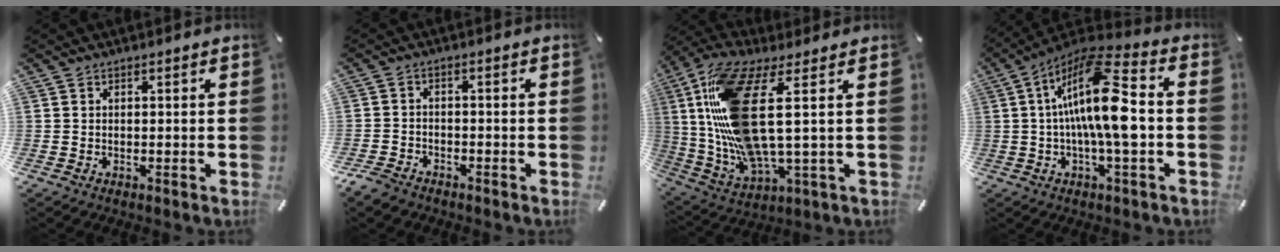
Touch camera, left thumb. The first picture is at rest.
{"total": 3.5, "force": [-2.9, 1.8, 0.6], "torque": [-0.027, 0.013, -0.063]}
{"total": 19.0, "force": [4.1, 5.6, 17.6], "torque": [-0.388, -0.028, 0.059]}
{"total": 18.3, "force": [0.4, 5.3, 17.5], "torque": [-0.335, -0.001, 0.002]}